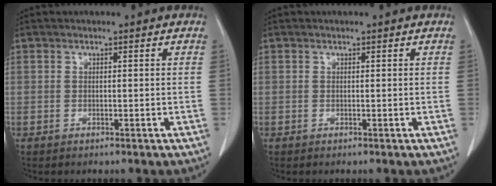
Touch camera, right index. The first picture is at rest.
{"total": 0.0}